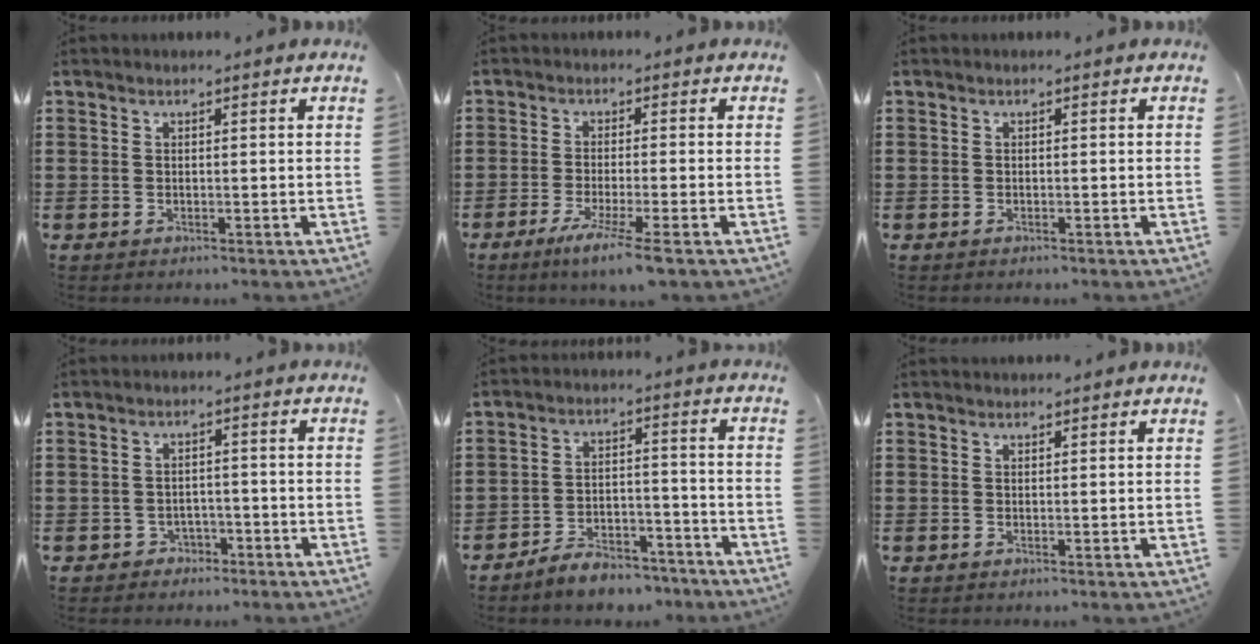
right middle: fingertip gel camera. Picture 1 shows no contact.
{"total": 4.9, "force": [-3.4, -0.7, 3.5], "torque": [-0.067, -0.019, -0.062]}
{"total": 0.0}
{"total": 2.0, "force": [-1.7, 1.0, 0.0], "torque": [-0.011, 0.000, -0.040]}
{"total": 5.5, "force": [-5.3, 0.9, 0.9], "torque": [-0.013, 0.014, -0.106]}
{"total": 0.6, "force": [0.6, 0.0, 0.0], "torque": [0.006, -0.003, 0.009]}